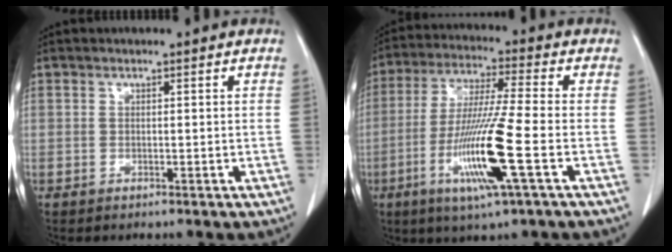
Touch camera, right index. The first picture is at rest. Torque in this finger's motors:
{"motor_torque": [2.14, 0.00, 1.05, 0.19]}